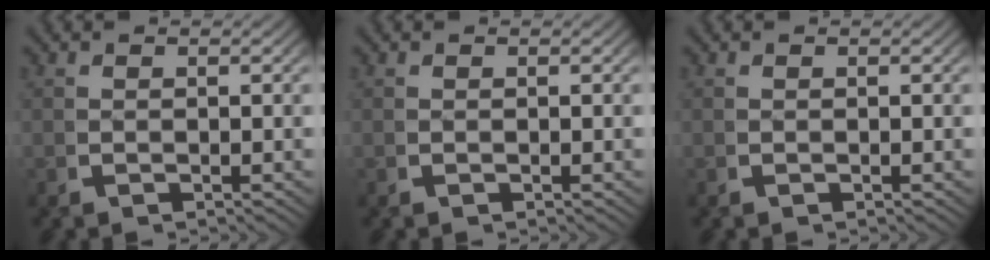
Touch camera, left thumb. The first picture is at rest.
{"total": 0.0}
{"total": 0.0}